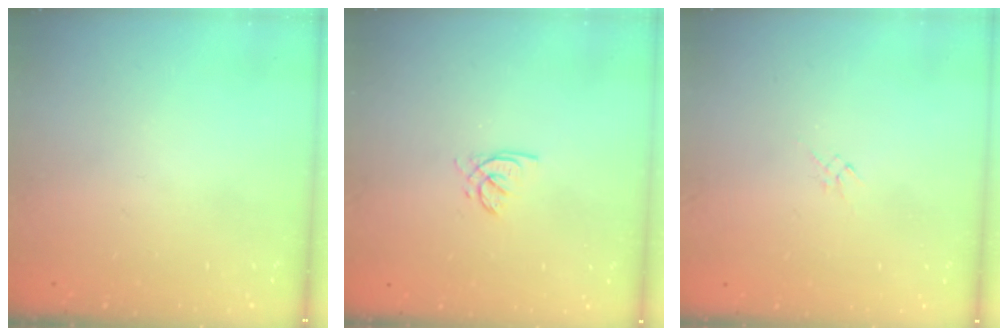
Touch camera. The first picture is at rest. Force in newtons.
{"total": 2.2, "press": 2.2, "slide": 0.2}
{"total": 3.1, "press": 3.0, "slide": 0.7}